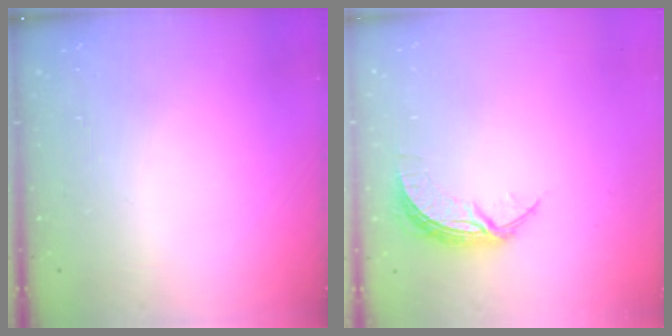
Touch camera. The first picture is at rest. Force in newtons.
{"total": 7.3, "press": 7.3, "slide": 0.4}